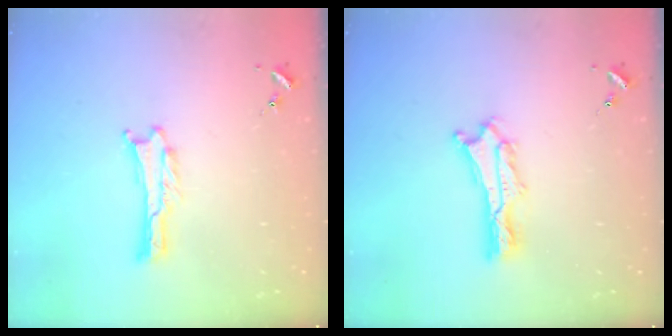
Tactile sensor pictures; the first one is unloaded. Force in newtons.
{"total": 2.0, "press": 2.0, "slide": 0.2}